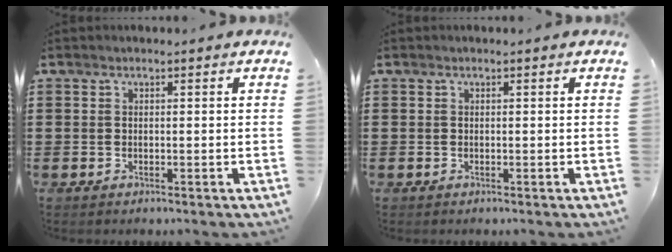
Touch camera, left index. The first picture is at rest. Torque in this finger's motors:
{"motor_torque": [0.00, 0.00, 0.00, 0.00]}